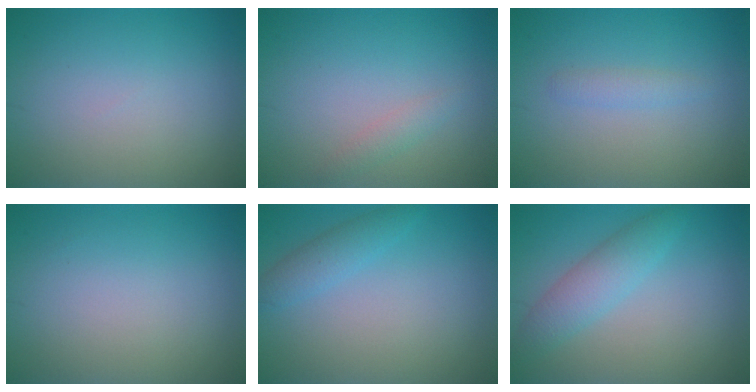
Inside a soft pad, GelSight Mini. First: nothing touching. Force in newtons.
{"total": 1.1, "press": 1.1, "slide": 0.0}
{"total": 1.1, "press": 1.1, "slide": 0.1}
{"total": 0.0}
{"total": 2.0, "press": 2.0, "slide": 0.0}
{"total": 2.4, "press": 2.4, "slide": 0.2}